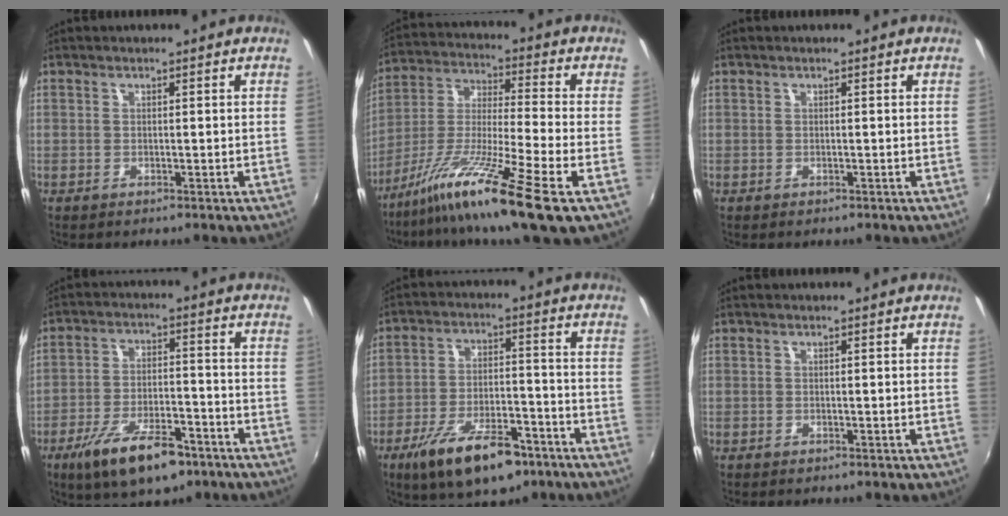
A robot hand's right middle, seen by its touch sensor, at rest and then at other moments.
{"total": 16.7, "force": [-9.9, -0.1, 13.4], "torque": [-0.260, -0.031, -0.188]}
{"total": 0.0}
{"total": 14.2, "force": [-9.0, 5.0, 9.8], "torque": [-0.196, -0.020, -0.150]}
{"total": 15.8, "force": [-10.0, 5.8, 10.7], "torque": [-0.207, -0.018, -0.161]}
{"total": 0.5, "force": [-0.4, 0.3, 0.0], "torque": [-0.003, 0.001, -0.007]}